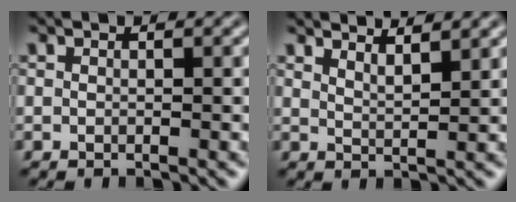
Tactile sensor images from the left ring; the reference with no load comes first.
{"total": 3.5, "force": [3.1, 0.8, 1.5], "torque": [-0.001, 0.012, 0.031]}